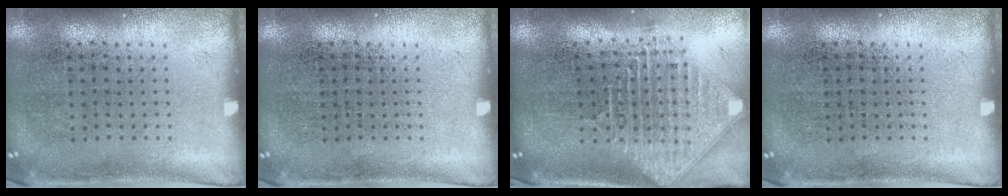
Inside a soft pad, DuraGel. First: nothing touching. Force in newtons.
{"total": 0.0}
{"total": 2.5, "press": 1.9, "slide": 1.7}
{"total": 0.0}